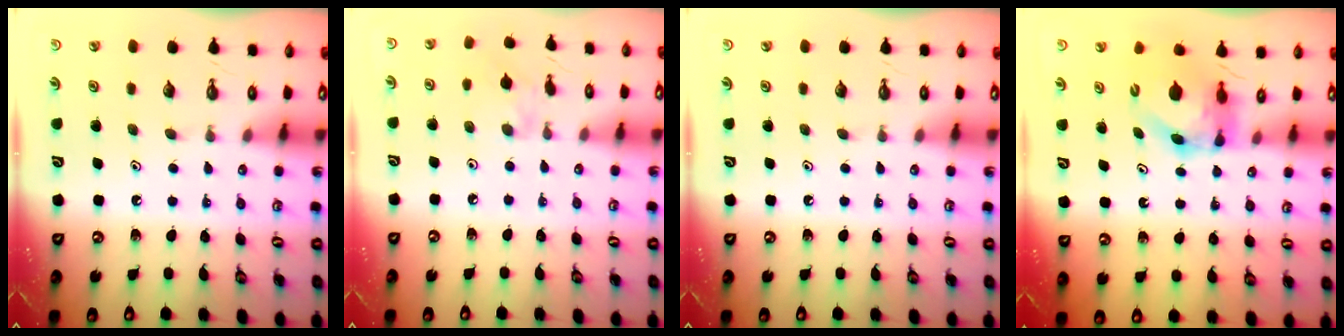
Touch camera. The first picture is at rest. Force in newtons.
{"total": 4.0, "press": 3.9, "slide": 0.4}
{"total": 0.0}
{"total": 5.6, "press": 5.6, "slide": 0.7}